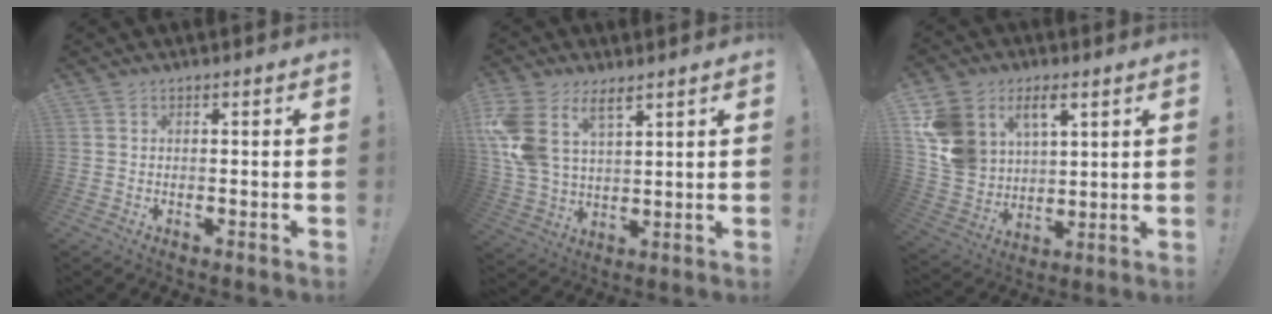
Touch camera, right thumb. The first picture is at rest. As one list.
[{"total": 13.2, "force": [7.2, 8.0, 7.7], "torque": [-0.174, -0.031, 0.140]}, {"total": 14.2, "force": [6.9, 10.5, 6.7], "torque": [-0.134, -0.035, 0.137]}]